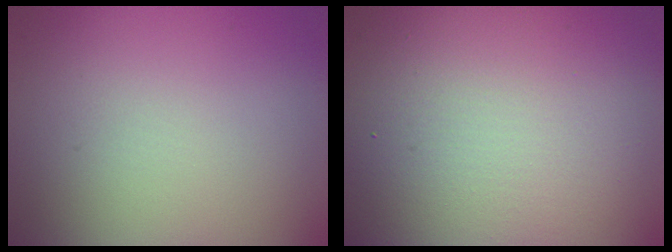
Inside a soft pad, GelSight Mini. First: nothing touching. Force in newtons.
{"total": 22.1, "press": 22.1, "slide": 1.2}